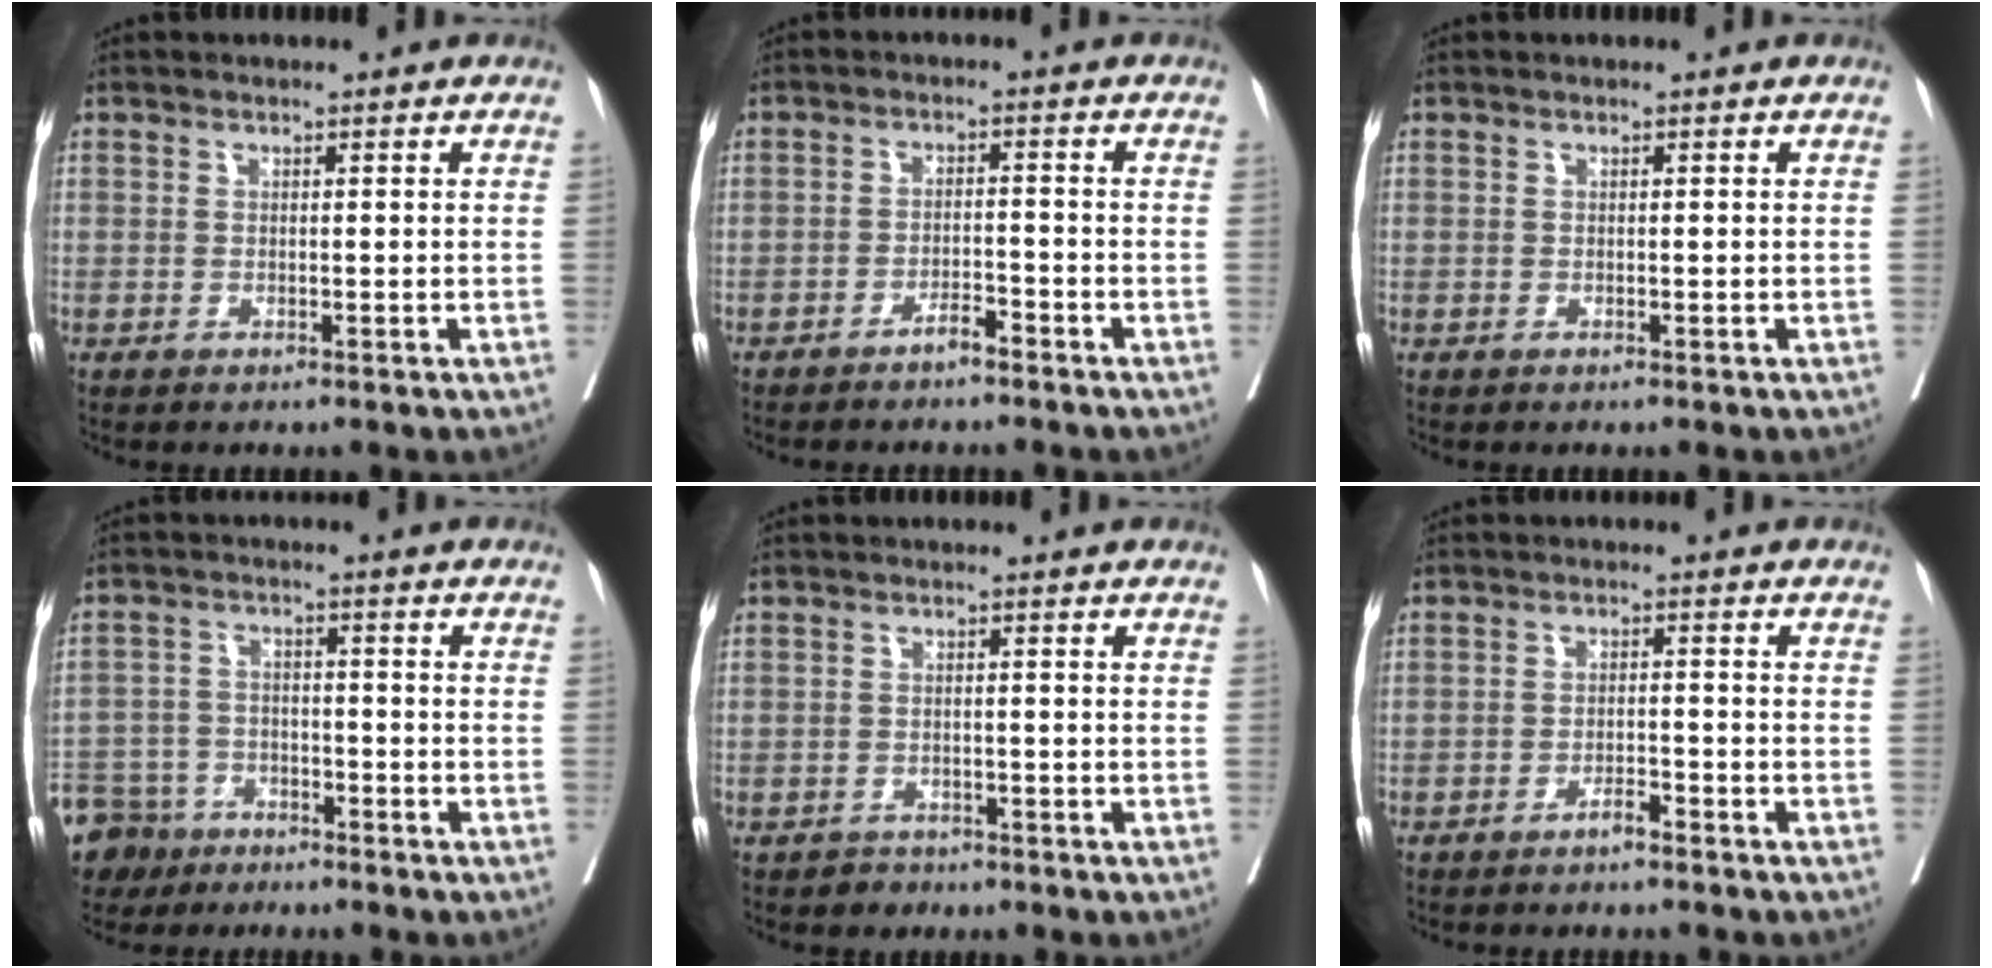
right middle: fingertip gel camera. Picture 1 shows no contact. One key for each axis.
{"total": 2.5, "fx": -2.1, "fy": 0.3, "fz": 1.2, "tx": -0.021, "ty": 0.002, "tz": -0.038}
{"total": 0.0}
{"total": 10.7, "fx": -8.1, "fy": 6.6, "fz": 2.2, "tx": -0.064, "ty": -0.001, "tz": -0.140}
{"total": 1.6, "fx": -1.2, "fy": 1.0, "fz": -0.2, "tx": -0.001, "ty": 0.005, "tz": -0.022}
{"total": 2.1, "fx": -1.9, "fy": 0.2, "fz": 1.0, "tx": -0.017, "ty": 0.001, "tz": -0.032}